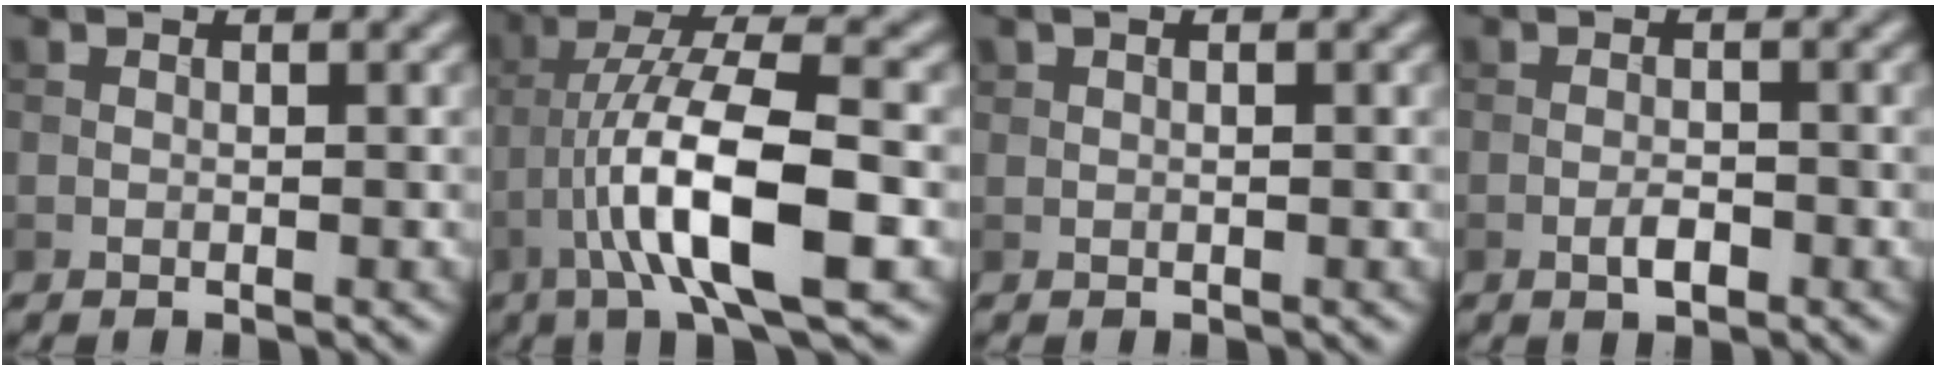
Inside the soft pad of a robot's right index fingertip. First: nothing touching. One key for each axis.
{"total": 10.1, "fx": -3.3, "fy": 2.3, "fz": 9.2, "tx": -0.157, "ty": 0.021, "tz": -0.062}
{"total": 0.6, "fx": 0.2, "fy": 0.2, "fz": 0.5, "tx": -0.012, "ty": 0.004, "tz": 0.003}
{"total": 1.8, "fx": -0.9, "fy": 0.7, "fz": 1.4, "tx": -0.023, "ty": 0.001, "tz": -0.018}